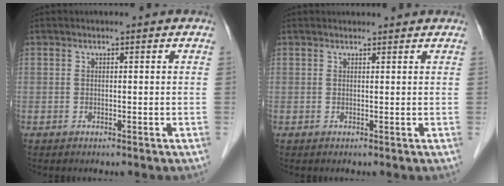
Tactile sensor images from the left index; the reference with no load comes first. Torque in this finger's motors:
{"motor_torque": [-0.12, -0.20, -0.01, 0.00]}